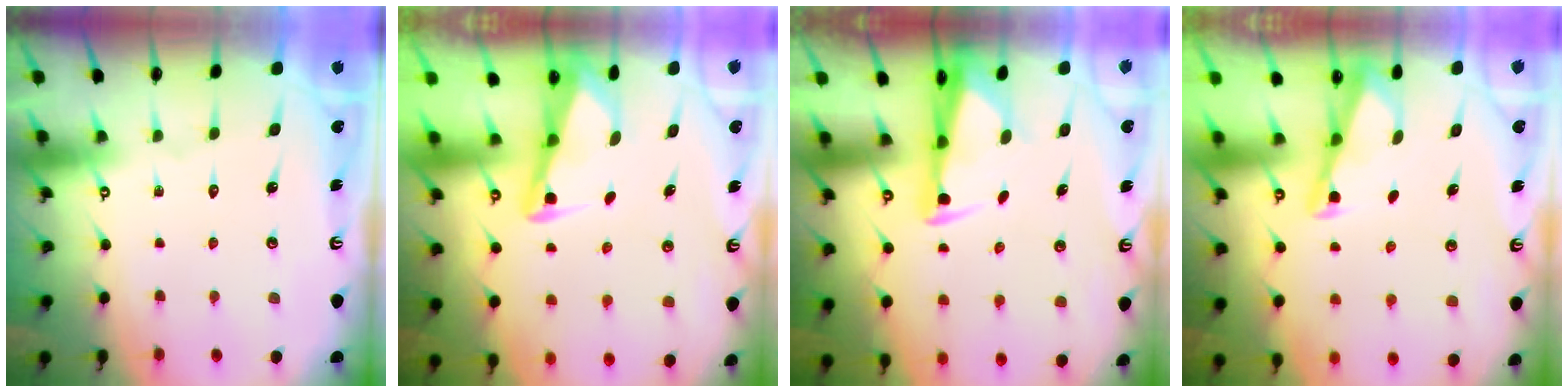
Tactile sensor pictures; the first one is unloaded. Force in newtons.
{"total": 2.8, "press": 2.8, "slide": 0.4}
{"total": 2.8, "press": 2.7, "slide": 1.0}
{"total": 2.7, "press": 2.7, "slide": 0.2}